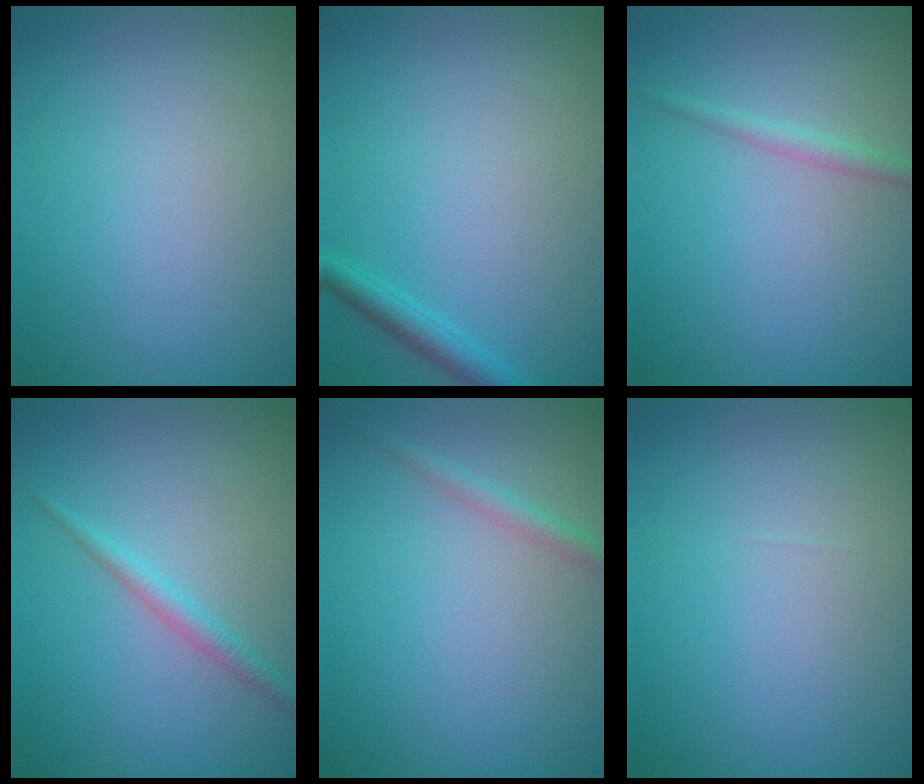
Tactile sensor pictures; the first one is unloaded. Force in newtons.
{"total": 1.8, "press": 1.8, "slide": 0.1}
{"total": 1.3, "press": 1.3, "slide": 0.1}
{"total": 1.6, "press": 1.6, "slide": 0.1}
{"total": 1.4, "press": 1.4, "slide": 0.0}
{"total": 0.0}